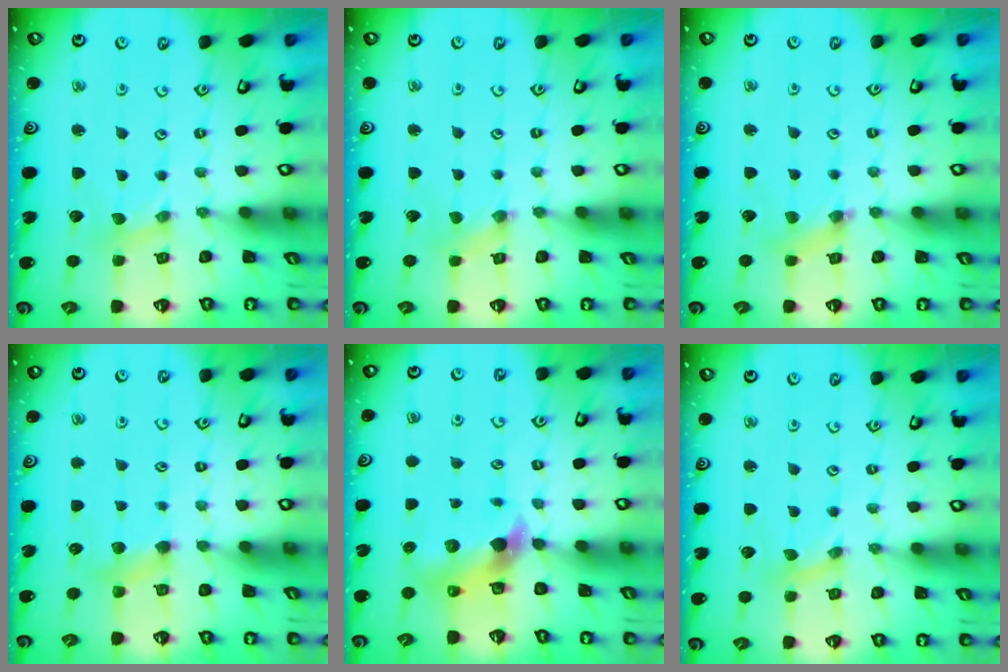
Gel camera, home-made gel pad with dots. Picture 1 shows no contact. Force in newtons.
{"total": 0.0}
{"total": 2.5, "press": 2.4, "slide": 0.3}
{"total": 5.0, "press": 5.0, "slide": 0.6}
{"total": 6.4, "press": 6.4, "slide": 0.5}
{"total": 0.0}